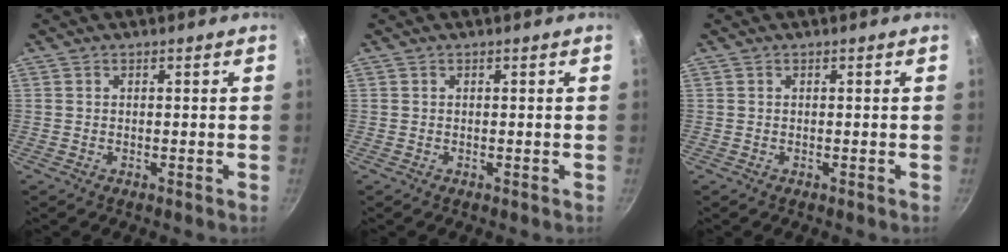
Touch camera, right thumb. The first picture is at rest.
{"total": 0.0}
{"total": 0.0}